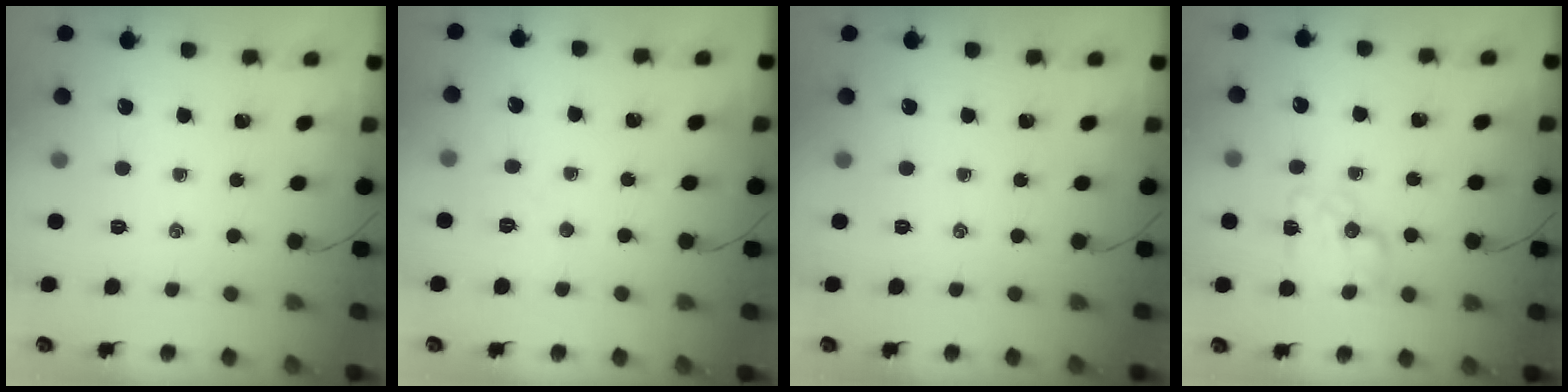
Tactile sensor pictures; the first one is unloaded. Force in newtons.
{"total": 3.6, "press": 3.5, "slide": 0.8}
{"total": 0.0}
{"total": 9.7, "press": 9.7, "slide": 0.2}